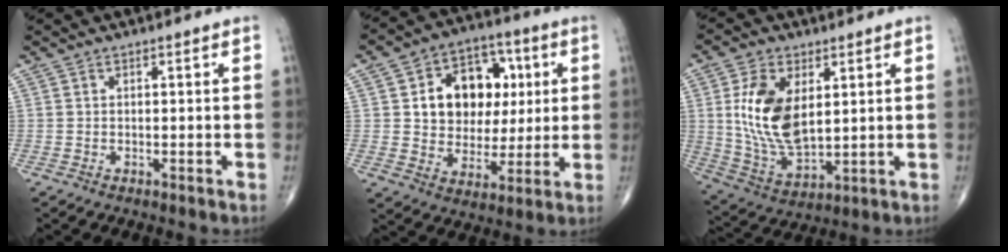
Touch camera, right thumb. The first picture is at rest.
{"total": 15.8, "force": [3.3, 12.2, 9.6], "torque": [-0.093, 0.009, 0.056]}
{"total": 14.5, "force": [3.1, 8.0, 11.7], "torque": [-0.218, -0.021, 0.070]}